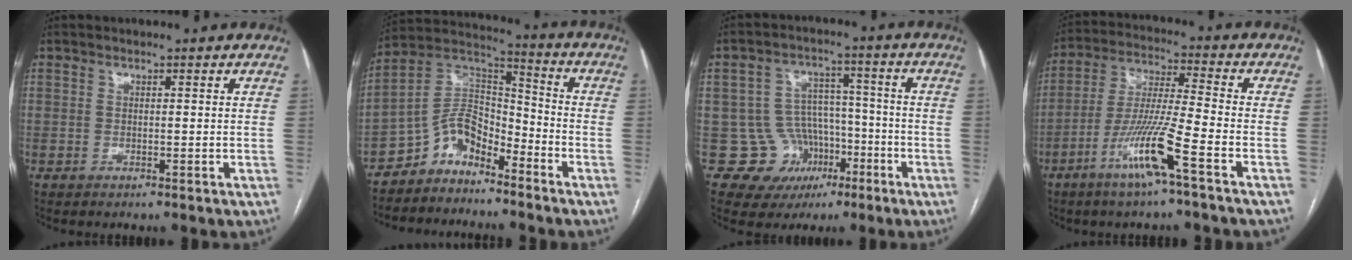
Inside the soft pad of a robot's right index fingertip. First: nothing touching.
{"total": 8.6, "force": [-6.3, 4.3, 4.1], "torque": [-0.083, 0.040, -0.125]}
{"total": 10.0, "force": [-3.7, 9.3, 0.9], "torque": [-0.010, 0.047, -0.043]}
{"total": 11.2, "force": [-5.7, -0.7, 9.6], "torque": [-0.191, -0.010, -0.113]}